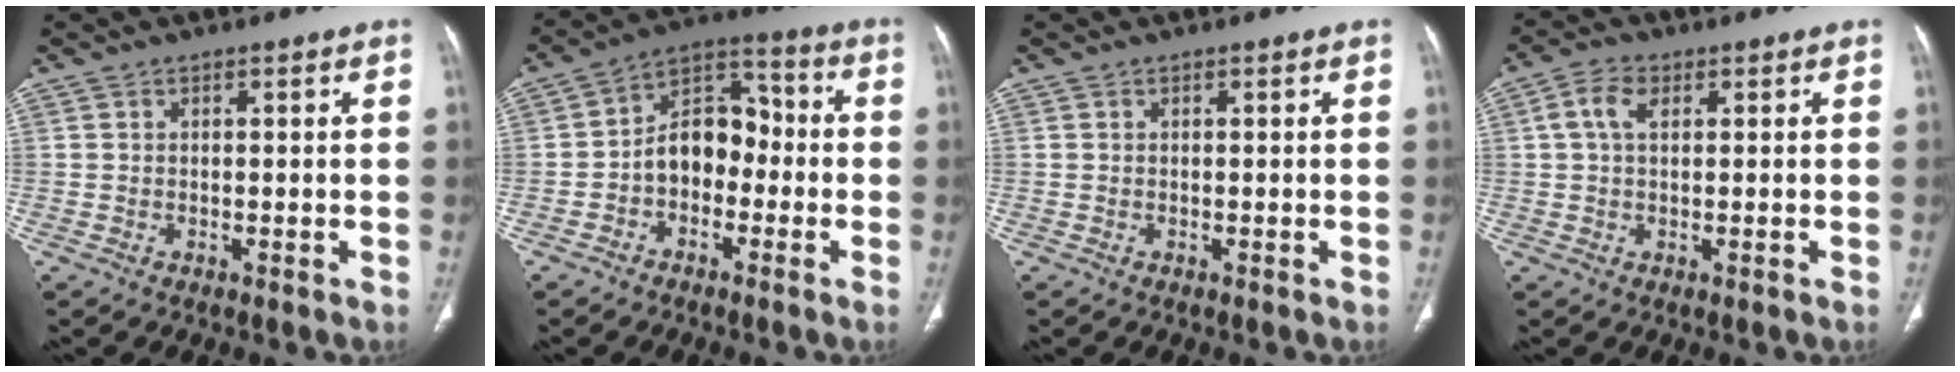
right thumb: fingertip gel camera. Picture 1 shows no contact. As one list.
[{"total": 10.3, "force": [-2.0, 7.5, 6.8], "torque": [-0.078, 0.046, -0.050]}, {"total": 0.0}, {"total": 4.1, "force": [1.1, 2.6, 3.0], "torque": [-0.063, 0.011, 0.018]}]